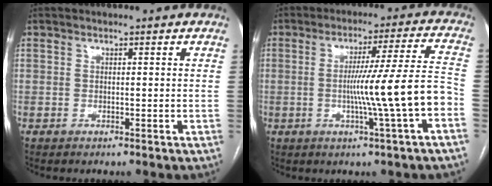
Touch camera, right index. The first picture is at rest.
{"total": 11.8, "force": [-3.1, -1.6, 11.3], "torque": [-0.178, 0.002, -0.047]}